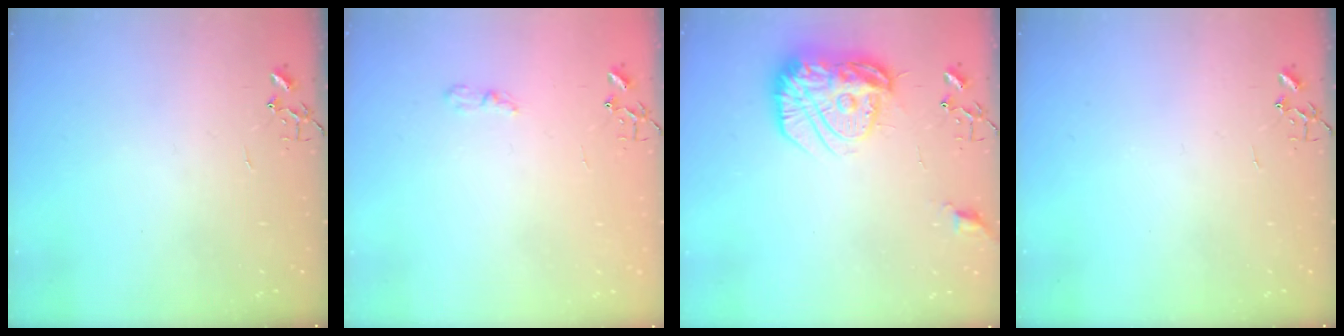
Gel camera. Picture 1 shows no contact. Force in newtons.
{"total": 3.3, "press": 3.3, "slide": 0.5}
{"total": 17.7, "press": 17.6, "slide": 1.4}
{"total": 0.0}